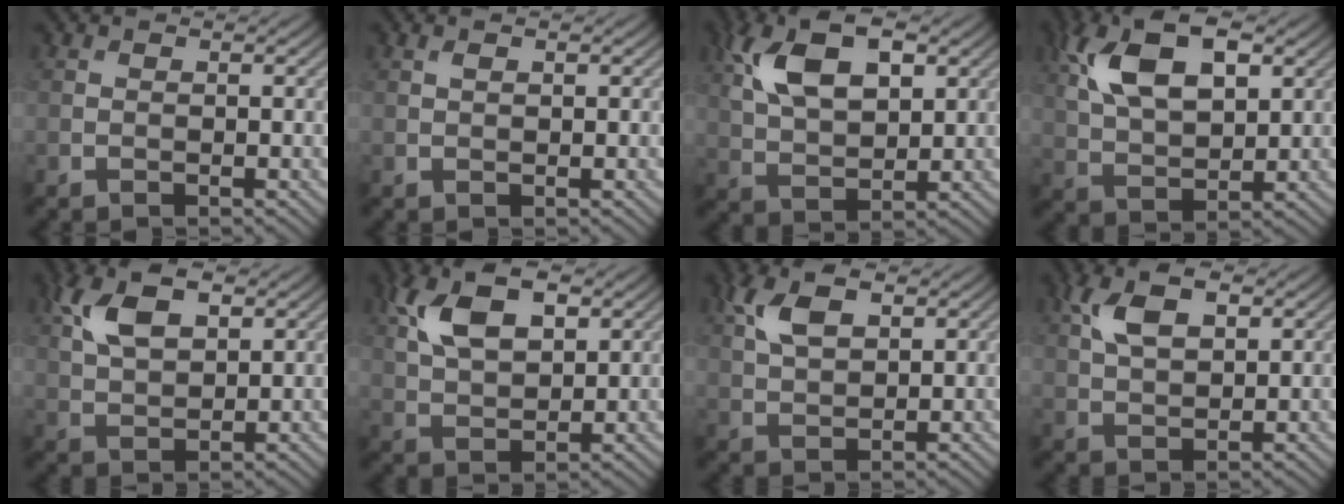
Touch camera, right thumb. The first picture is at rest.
{"total": 1.0, "force": [0.5, 0.4, 0.8], "torque": [-0.019, 0.001, 0.010]}
{"total": 10.8, "force": [4.3, 5.5, 8.3], "torque": [-0.179, 0.014, 0.082]}
{"total": 11.8, "force": [4.7, 5.9, 9.0], "torque": [-0.195, 0.017, 0.089]}
{"total": 8.0, "force": [3.6, 4.0, 6.0], "torque": [-0.134, 0.011, 0.069]}
{"total": 9.8, "force": [4.2, 5.0, 7.3], "torque": [-0.162, 0.013, 0.082]}
{"total": 6.6, "force": [3.1, 3.2, 4.9], "torque": [-0.114, 0.010, 0.060]}
{"total": 6.9, "force": [3.0, 3.3, 5.2], "torque": [-0.113, 0.009, 0.057]}